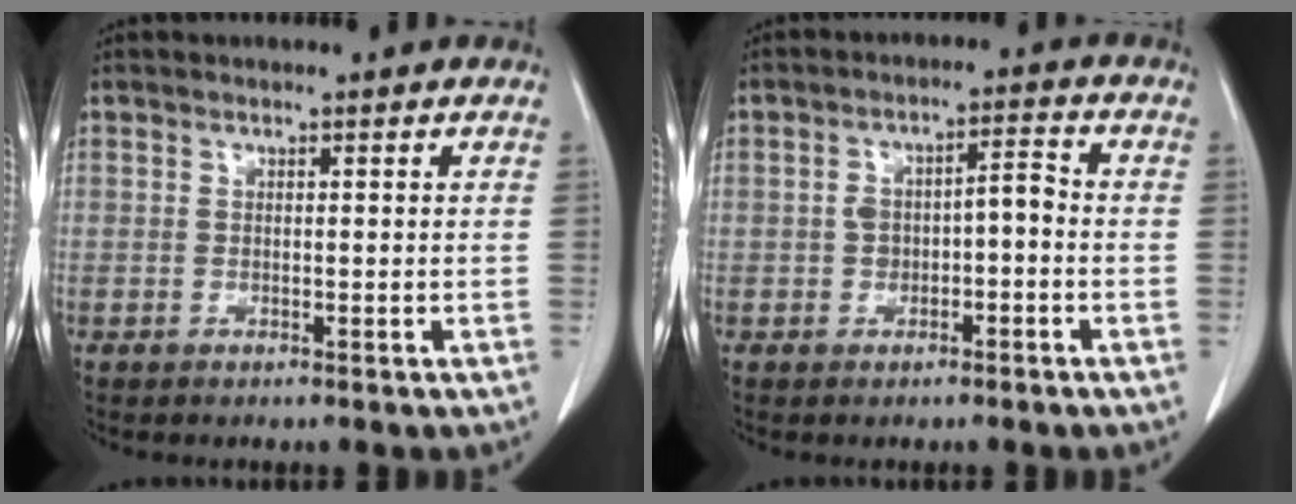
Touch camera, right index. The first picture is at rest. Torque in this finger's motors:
{"motor_torque": [0.17, -0.14, 0.07, 0.03]}